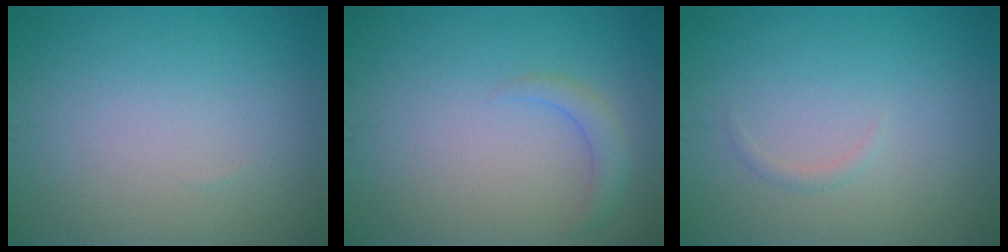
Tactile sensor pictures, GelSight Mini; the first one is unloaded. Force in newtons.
{"total": 1.6, "press": 1.6, "slide": 0.2}
{"total": 0.6, "press": 0.6, "slide": 0.0}